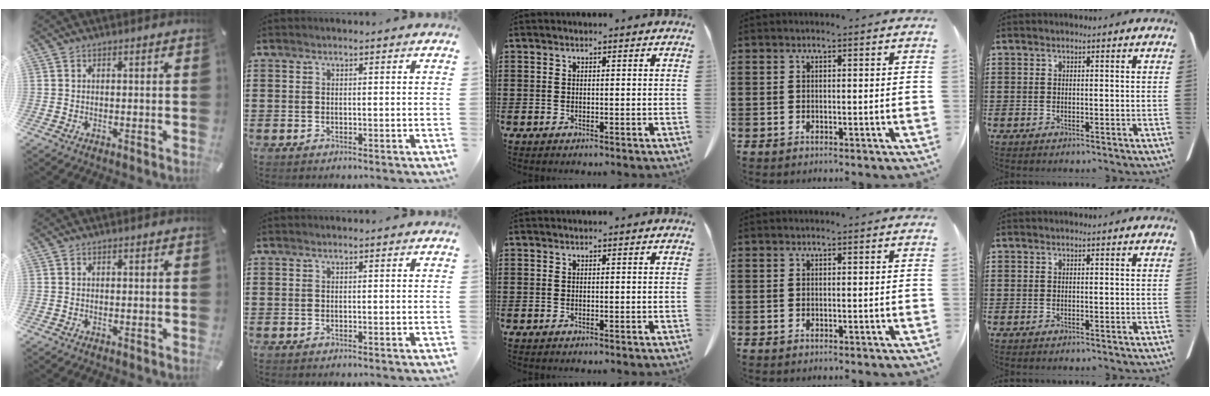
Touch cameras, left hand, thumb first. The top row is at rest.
{}